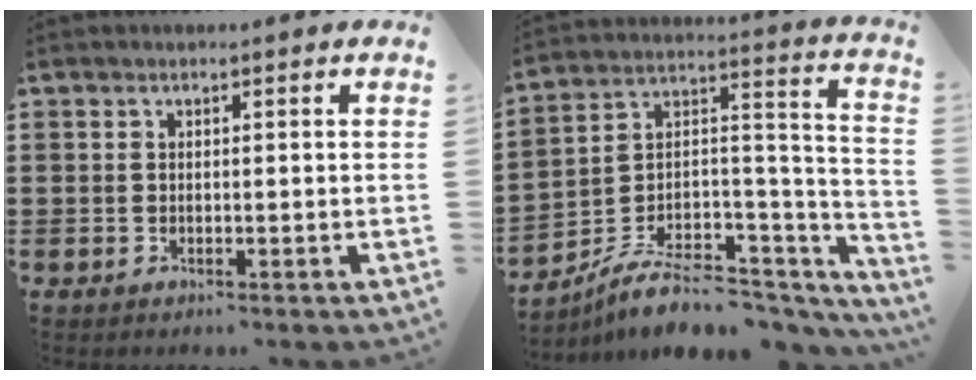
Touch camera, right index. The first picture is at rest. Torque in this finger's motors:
{"motor_torque": [-0.07, -0.06, 0.18, 0.06]}